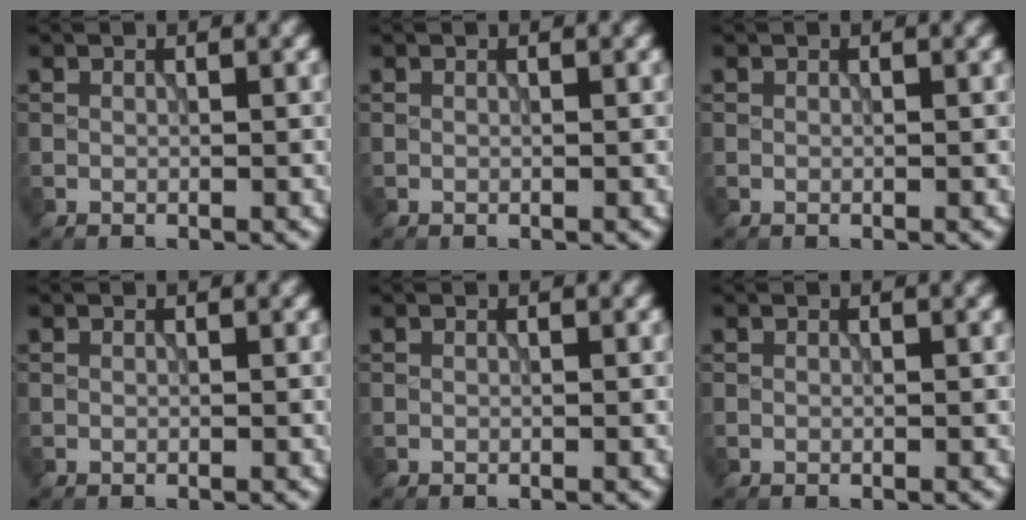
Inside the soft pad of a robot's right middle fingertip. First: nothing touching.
{"total": 0.0}
{"total": 0.0}
{"total": 0.0}
{"total": 0.0}
{"total": 0.0}